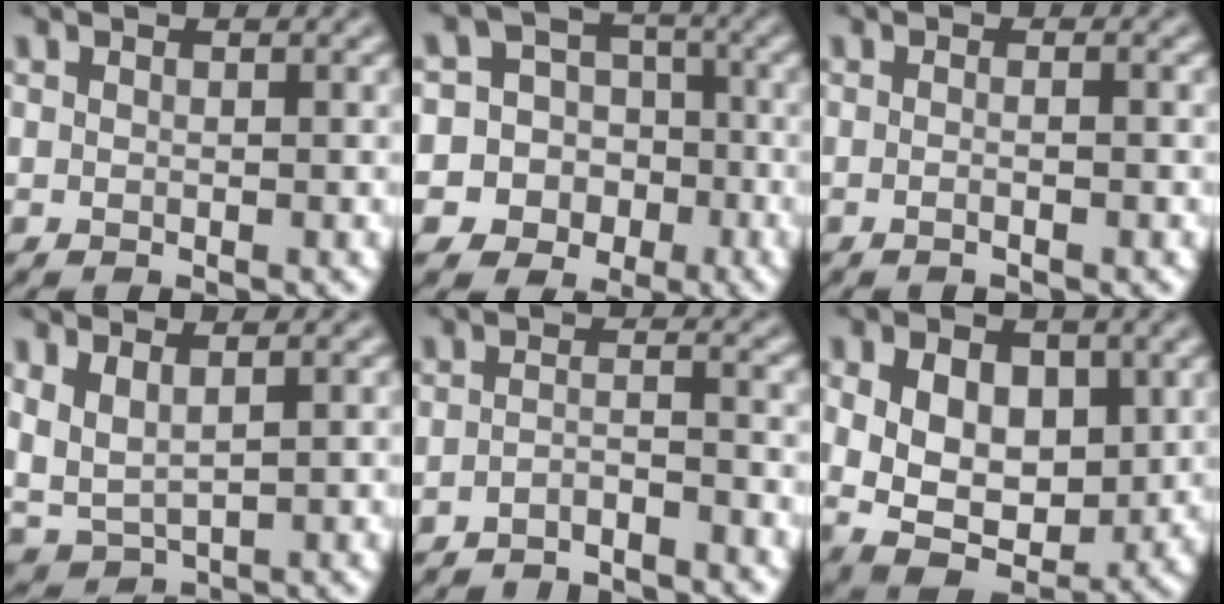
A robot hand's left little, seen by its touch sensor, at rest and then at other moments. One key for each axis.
{"total": 12.8, "fx": -4.6, "fy": 11.7, "fz": 2.5, "tx": -0.076, "ty": 0.006, "tz": -0.094}
{"total": 1.2, "fx": -0.6, "fy": -0.1, "fz": 1.1, "tx": -0.019, "ty": 0.001, "tz": -0.012}
{"total": 3.2, "fx": 1.0, "fy": 1.5, "fz": 2.6, "tx": -0.066, "ty": -0.001, "tz": 0.019}
{"total": 3.0, "fx": -2.9, "fy": -0.2, "fz": 0.6, "tx": -0.014, "ty": 0.000, "tz": -0.057}
{"total": 7.7, "fx": 0.5, "fy": 5.0, "fz": 5.8, "tx": -0.103, "ty": -0.007, "tz": 0.001}